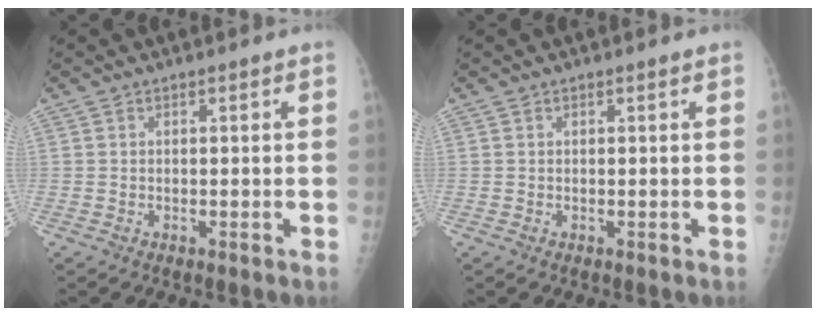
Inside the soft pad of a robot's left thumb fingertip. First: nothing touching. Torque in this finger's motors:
{"motor_torque": [0.00, 0.00, -0.04, -0.04, 0.00]}